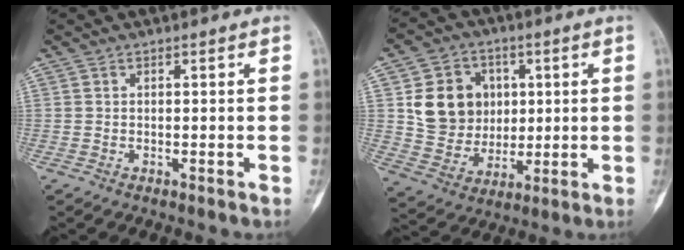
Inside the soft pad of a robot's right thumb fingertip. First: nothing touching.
{"total": 13.5, "force": [2.6, 11.7, 6.2], "torque": [-0.065, -0.002, 0.060]}